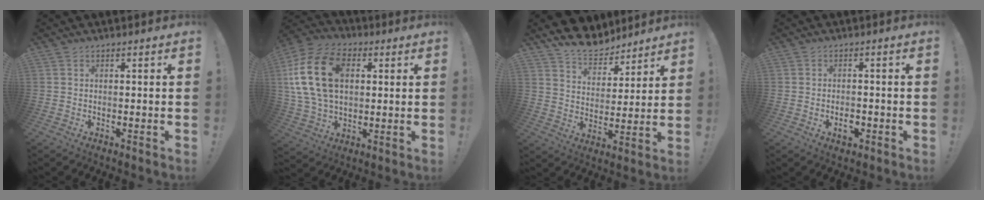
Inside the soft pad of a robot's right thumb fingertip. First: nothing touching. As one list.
[{"total": 20.9, "force": [4.7, 14.2, 14.5], "torque": [-0.274, -0.001, 0.088]}, {"total": 10.5, "force": [9.1, 4.7, 2.4], "torque": [-0.050, -0.073, 0.173]}, {"total": 2.4, "force": [-1.2, 1.4, 1.5], "torque": [-0.012, 0.003, -0.021]}]